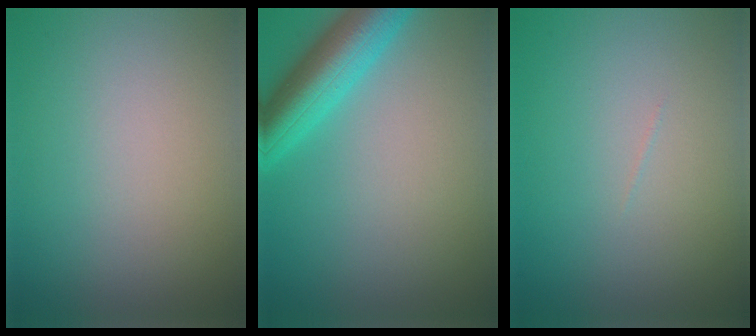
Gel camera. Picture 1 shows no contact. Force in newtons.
{"total": 6.2, "press": 6.2, "slide": 0.4}
{"total": 0.0}